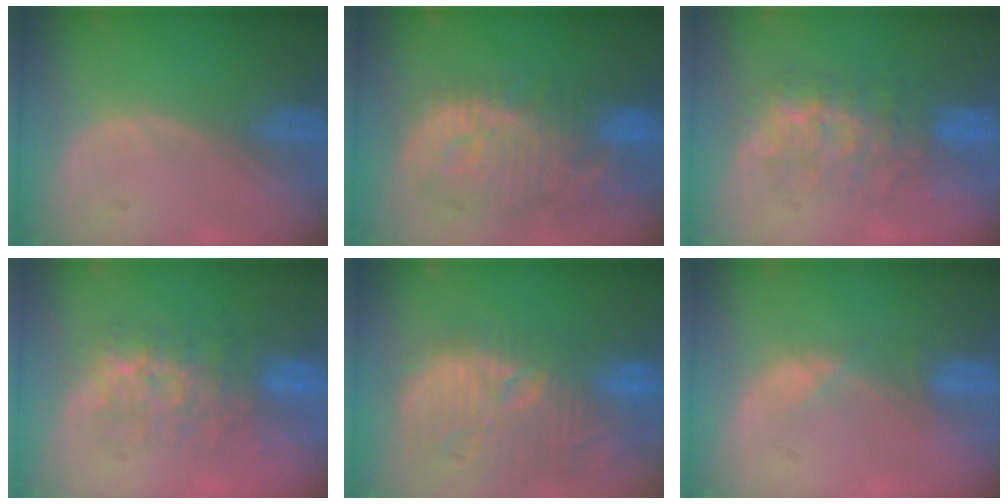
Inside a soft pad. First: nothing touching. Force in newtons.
{"total": 12.4, "press": 11.0, "slide": 5.7}
{"total": 7.8, "press": 7.7, "slide": 1.3}
{"total": 7.7, "press": 7.6, "slide": 1.4}
{"total": 14.0, "press": 12.8, "slide": 5.8}
{"total": 2.3, "press": 2.2, "slide": 0.7}